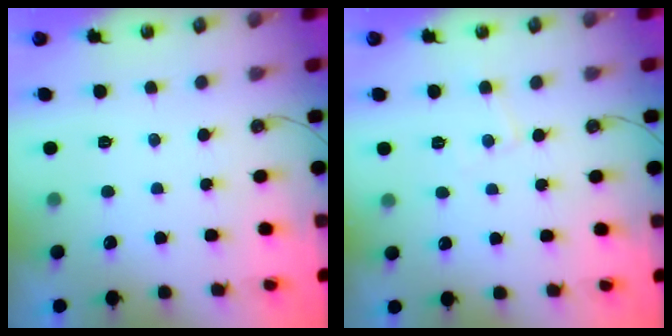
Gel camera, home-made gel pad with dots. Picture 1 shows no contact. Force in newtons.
{"total": 4.4, "press": 4.4, "slide": 0.7}